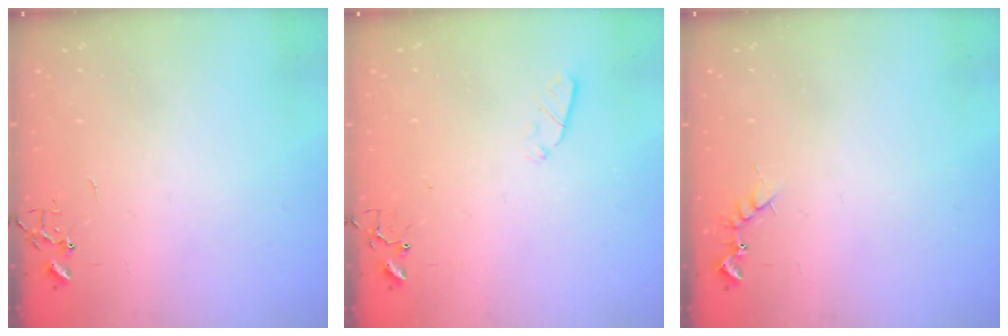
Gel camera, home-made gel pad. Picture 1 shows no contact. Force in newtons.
{"total": 2.9, "press": 2.8, "slide": 0.5}
{"total": 6.0, "press": 6.0, "slide": 0.6}